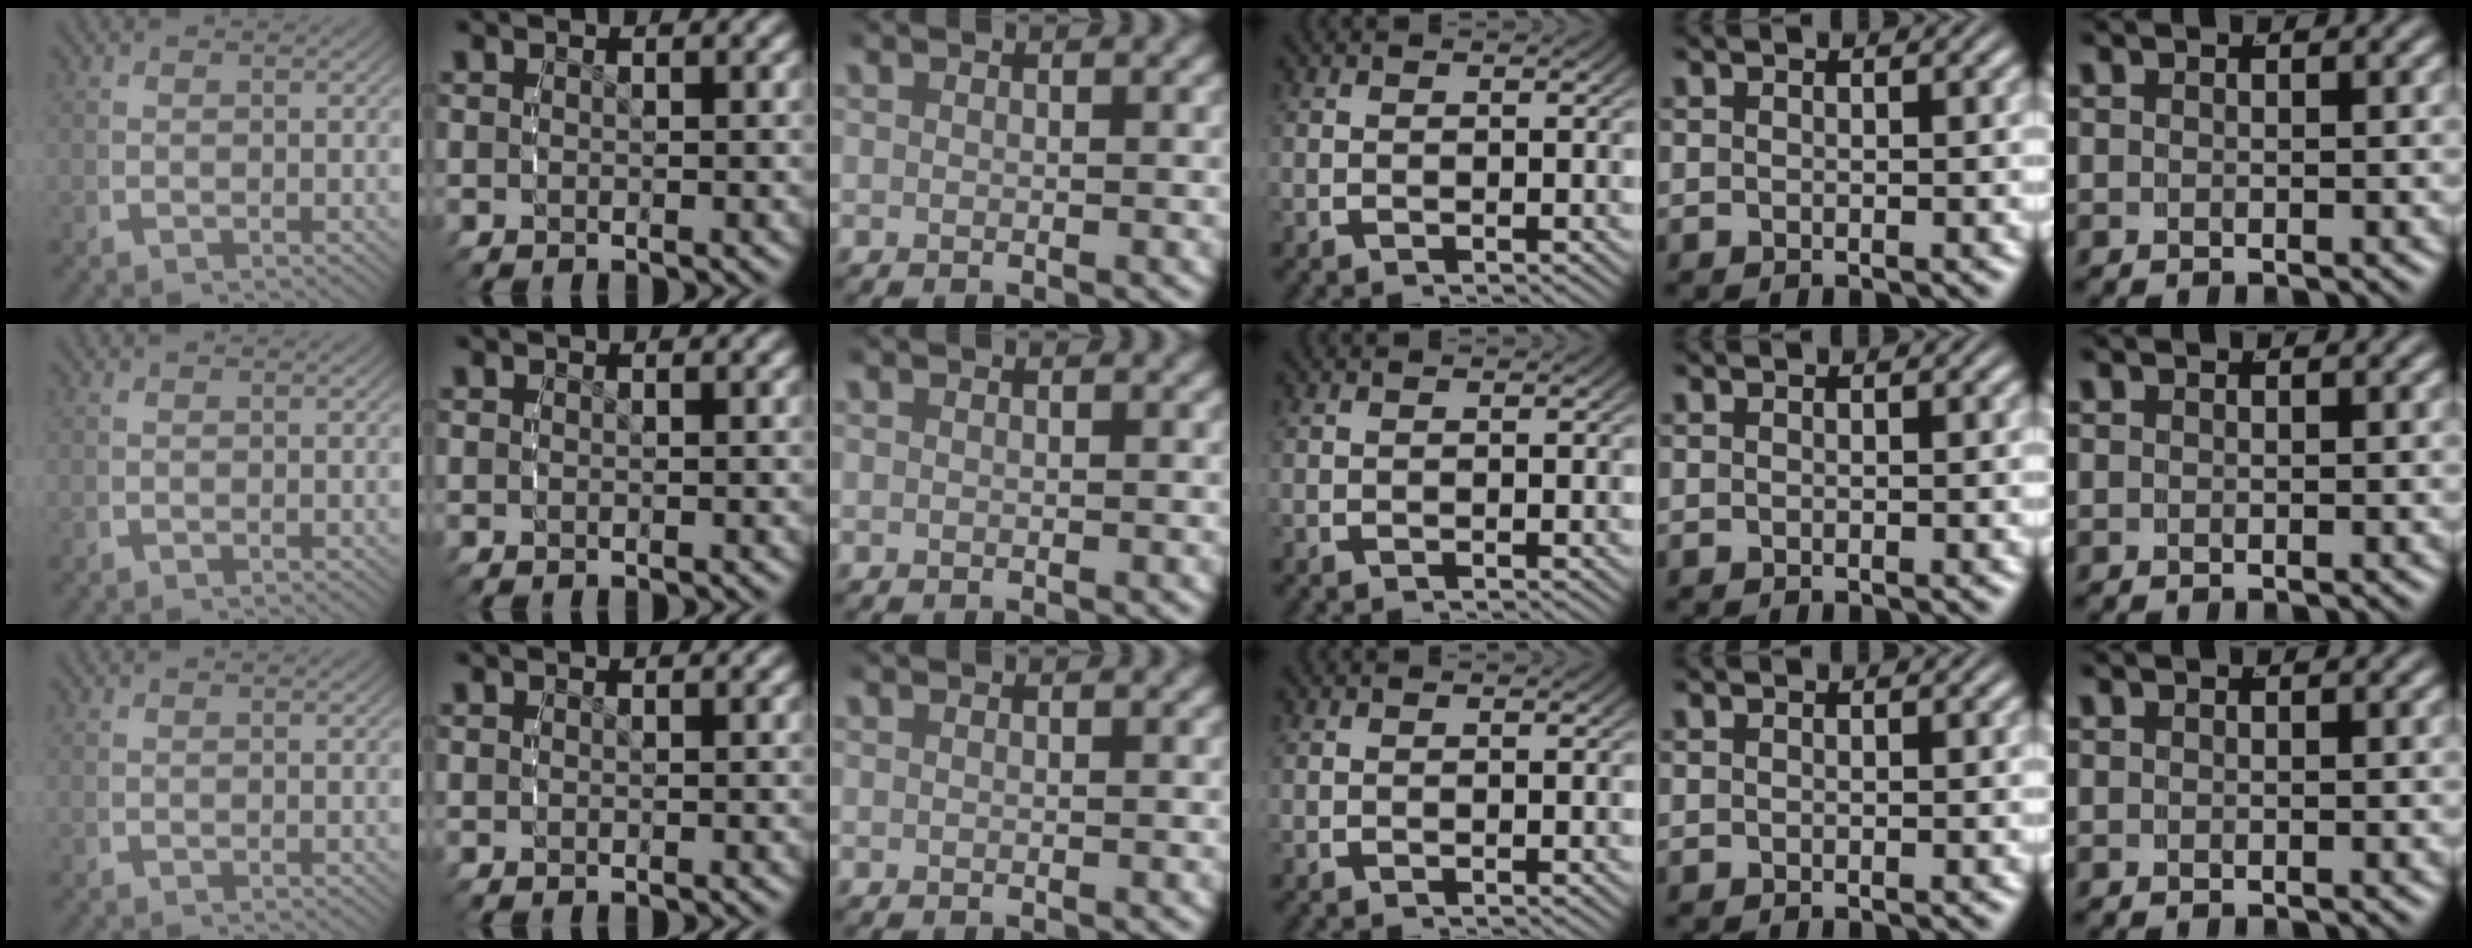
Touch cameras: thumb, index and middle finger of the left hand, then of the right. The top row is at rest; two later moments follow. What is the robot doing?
{"motion": "reach", "object": "napkin"}